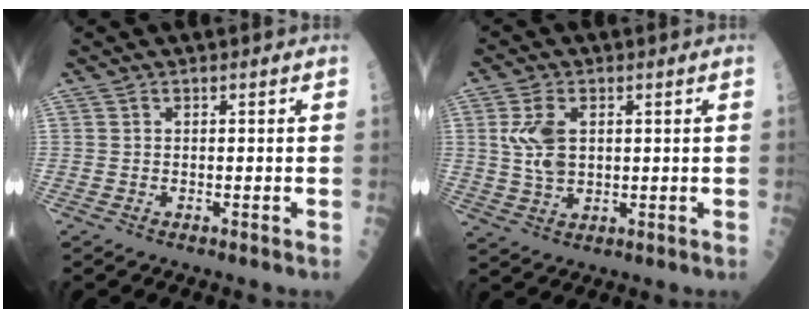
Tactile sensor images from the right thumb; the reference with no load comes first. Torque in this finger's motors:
{"motor_torque": [-0.02, 0.03, 0.39, 0.38, 0.06]}